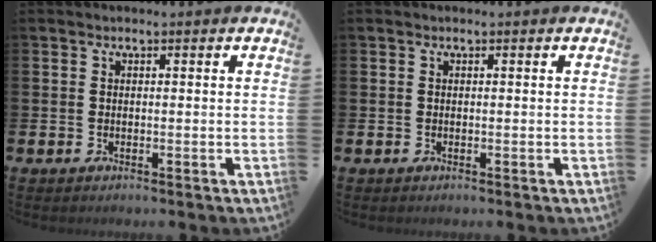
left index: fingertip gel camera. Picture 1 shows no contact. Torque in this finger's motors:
{"motor_torque": [0.00, 0.00, 0.00, 0.00]}